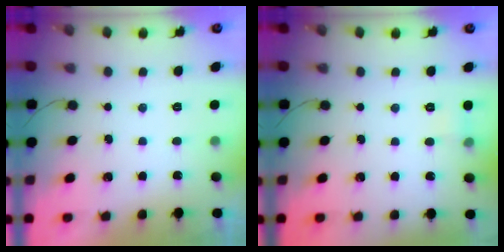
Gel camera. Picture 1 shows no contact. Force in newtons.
{"total": 4.2, "press": 3.8, "slide": 1.8}